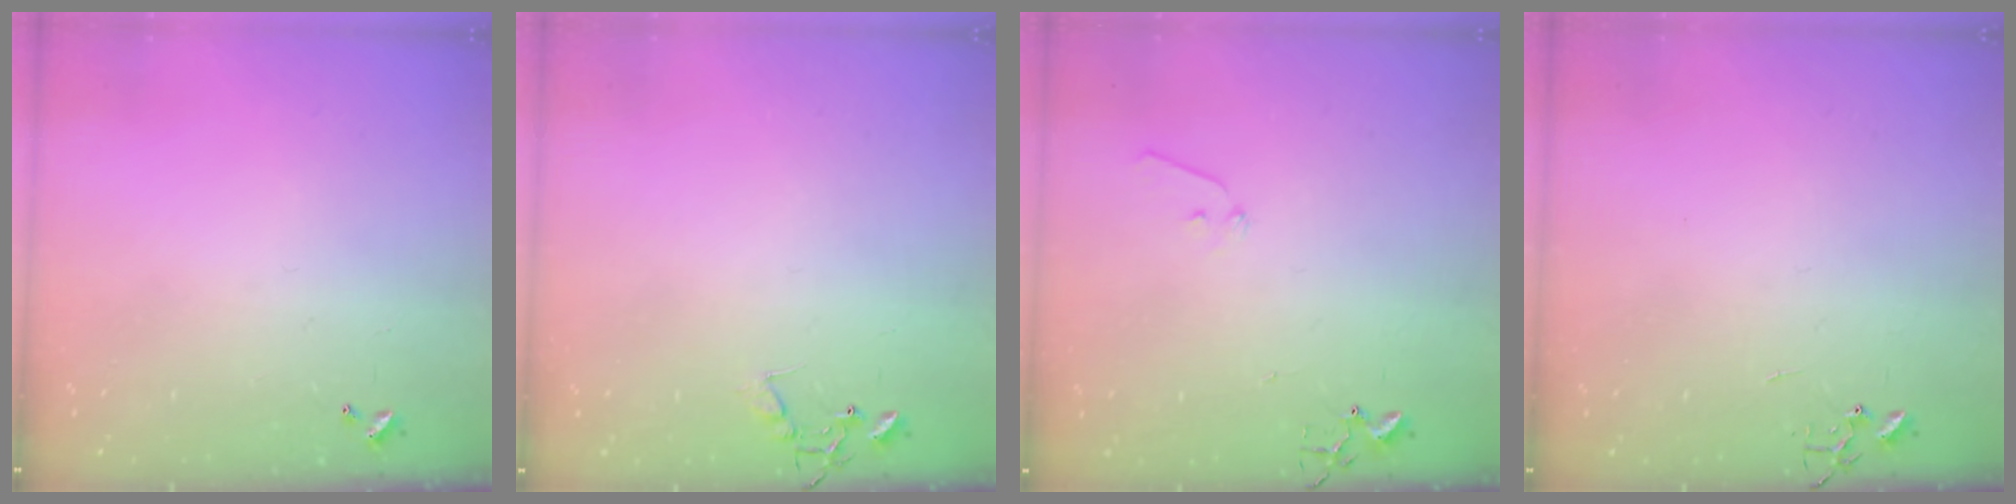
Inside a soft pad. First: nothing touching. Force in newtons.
{"total": 7.5, "press": 7.5, "slide": 0.4}
{"total": 6.3, "press": 6.3, "slide": 0.7}
{"total": 0.0}